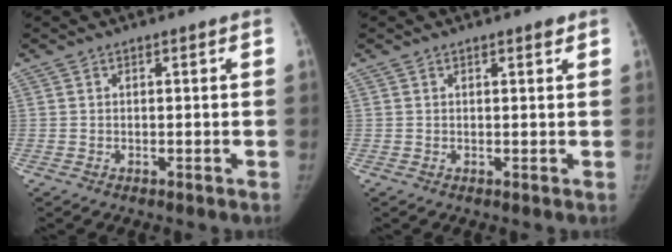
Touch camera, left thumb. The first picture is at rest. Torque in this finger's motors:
{"motor_torque": [0.30, 0.13, 0.13, -0.11, 0.02]}